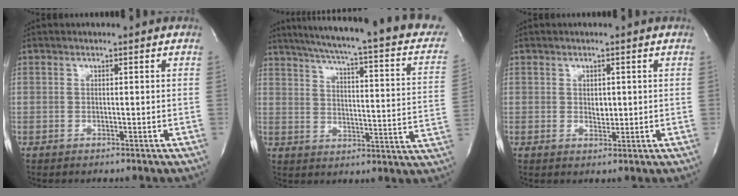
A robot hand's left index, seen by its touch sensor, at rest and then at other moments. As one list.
[{"total": 25.2, "force": [19.8, 3.1, 15.4], "torque": [-0.221, -0.025, 0.231]}, {"total": 1.9, "force": [0.3, 1.2, 1.4], "torque": [-0.021, -0.002, 0.007]}]